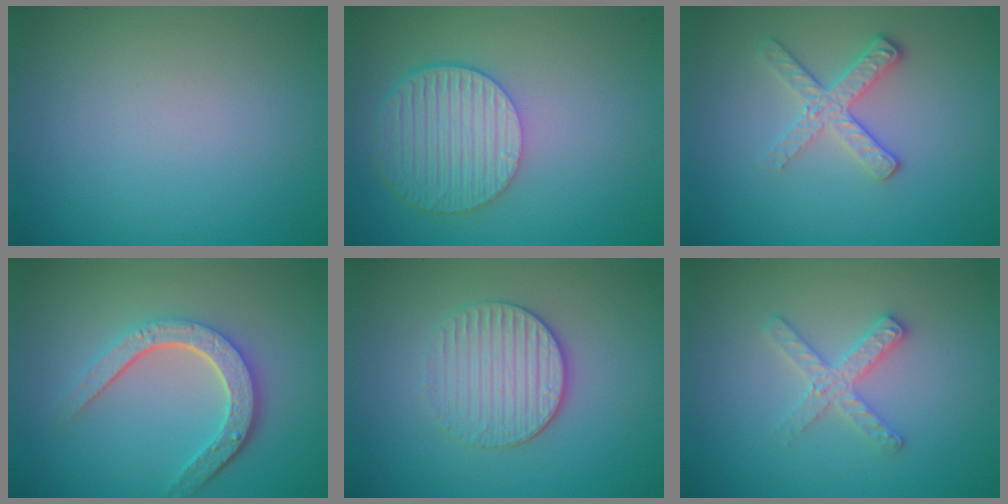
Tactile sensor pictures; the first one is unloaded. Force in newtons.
{"total": 6.1, "press": 4.8, "slide": 3.8}
{"total": 2.8, "press": 2.5, "slide": 1.3}
{"total": 4.7, "press": 3.6, "slide": 3.1}
{"total": 3.5, "press": 3.2, "slide": 1.4}
{"total": 2.6, "press": 2.5, "slide": 0.4}